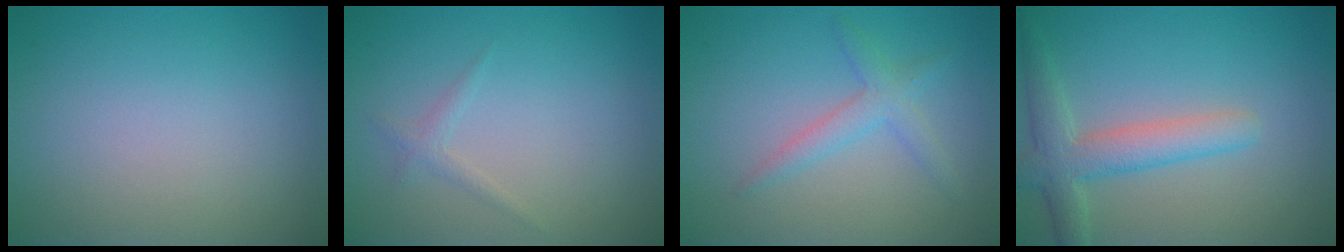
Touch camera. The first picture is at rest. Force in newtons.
{"total": 1.0, "press": 1.0, "slide": 0.0}
{"total": 2.3, "press": 2.3, "slide": 0.1}
{"total": 4.0, "press": 4.0, "slide": 0.1}